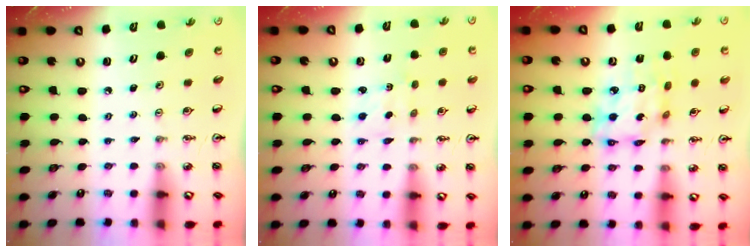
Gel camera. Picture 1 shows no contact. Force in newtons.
{"total": 1.8, "press": 1.6, "slide": 0.7}
{"total": 11.7, "press": 11.6, "slide": 0.9}